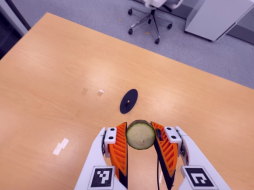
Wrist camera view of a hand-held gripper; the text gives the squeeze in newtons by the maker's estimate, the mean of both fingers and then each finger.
{"total": 9.2, "left": 8.5, "right": 9.9}